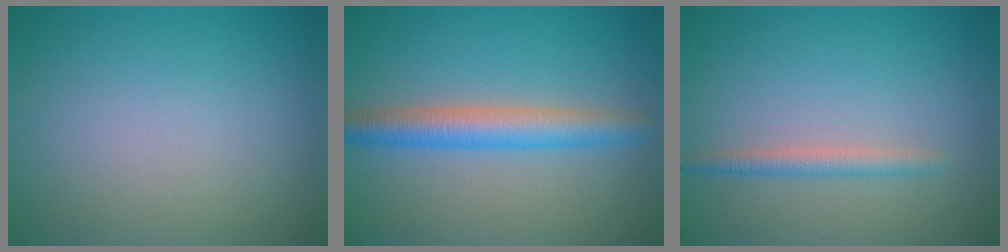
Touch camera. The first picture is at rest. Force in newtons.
{"total": 3.9, "press": 3.9, "slide": 0.1}
{"total": 1.5, "press": 1.5, "slide": 0.0}